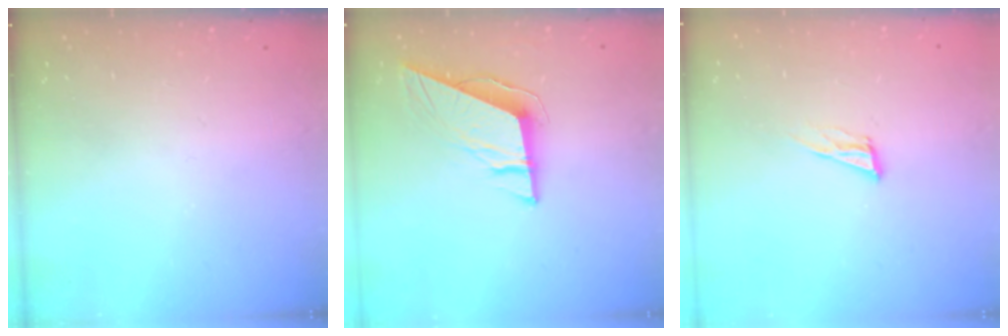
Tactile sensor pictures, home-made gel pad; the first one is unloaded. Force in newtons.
{"total": 9.3, "press": 9.2, "slide": 1.3}
{"total": 8.4, "press": 8.0, "slide": 2.2}